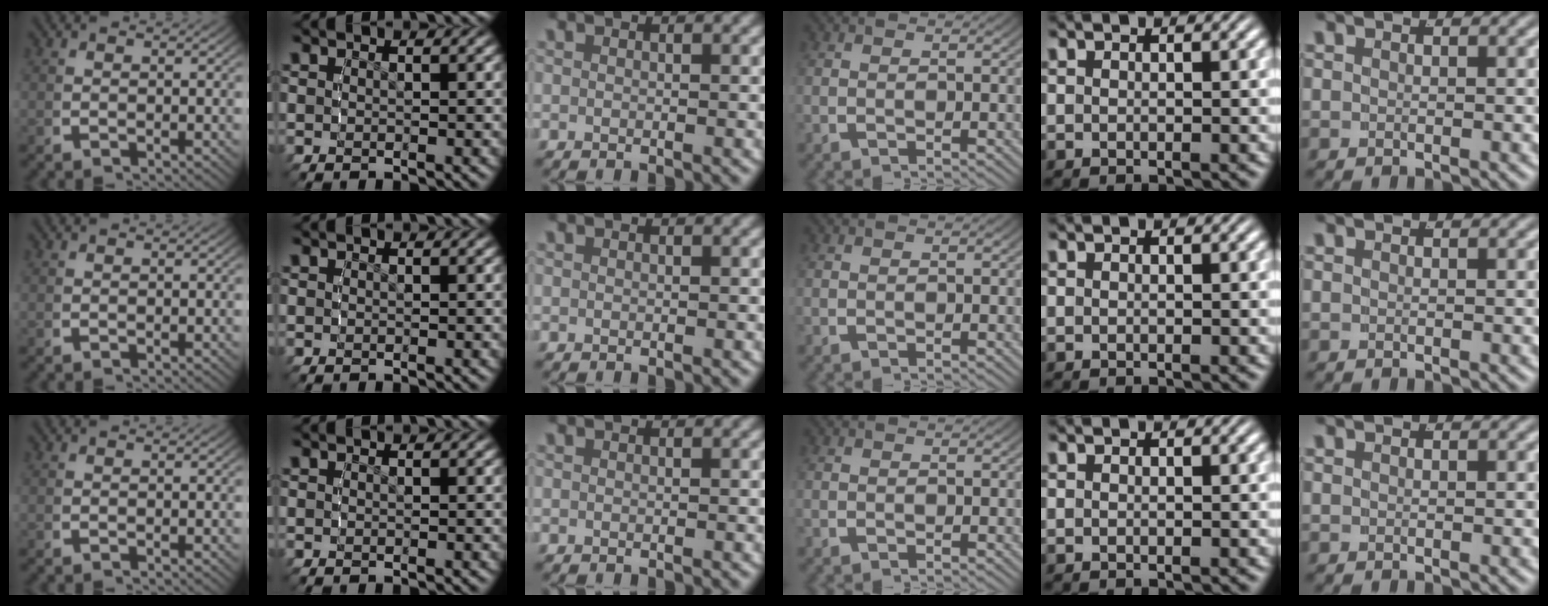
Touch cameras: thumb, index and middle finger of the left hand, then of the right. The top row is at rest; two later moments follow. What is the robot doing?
{"motion": "reach", "object": "paper plate"}